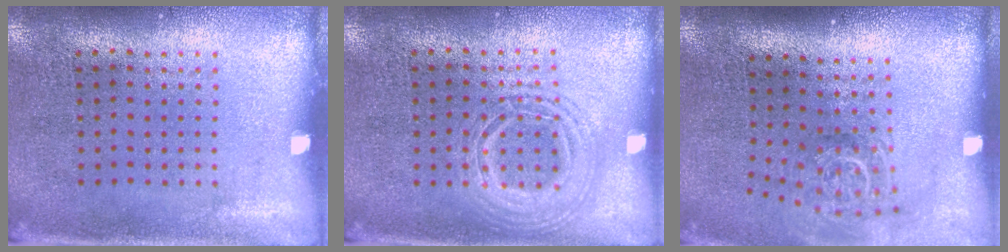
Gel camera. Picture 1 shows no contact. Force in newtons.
{"total": 2.5, "press": 2.5, "slide": 0.3}
{"total": 1.8, "press": 1.3, "slide": 1.2}